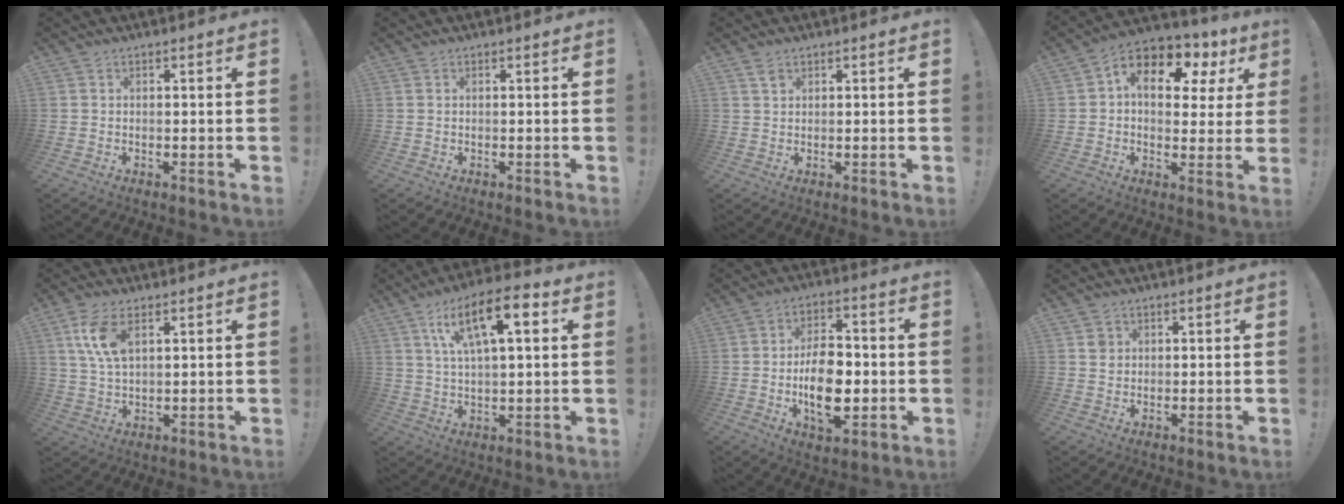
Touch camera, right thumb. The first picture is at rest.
{"total": 0.0}
{"total": 1.7, "force": [1.1, 0.9, 1.0], "torque": [-0.010, -0.003, 0.018]}
{"total": 12.5, "force": [4.2, 8.0, 8.7], "torque": [-0.129, -0.011, 0.075]}
{"total": 9.1, "force": [3.8, 4.4, 7.0], "torque": [-0.135, -0.011, 0.068]}
{"total": 14.2, "force": [5.8, 5.2, 11.9], "torque": [-0.196, -0.006, 0.093]}
{"total": 15.1, "force": [-2.4, 8.9, 12.0], "torque": [-0.215, 0.006, -0.042]}
{"total": 2.3, "force": [1.0, 2.0, 0.7], "torque": [-0.001, -0.002, 0.016]}